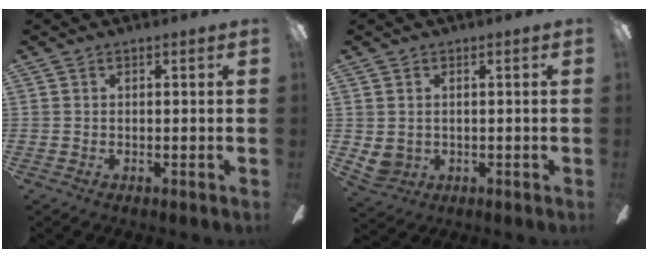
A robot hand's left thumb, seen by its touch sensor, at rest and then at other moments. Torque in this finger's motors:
{"motor_torque": [-0.02, 0.04, -0.08, 0.00, -0.01]}